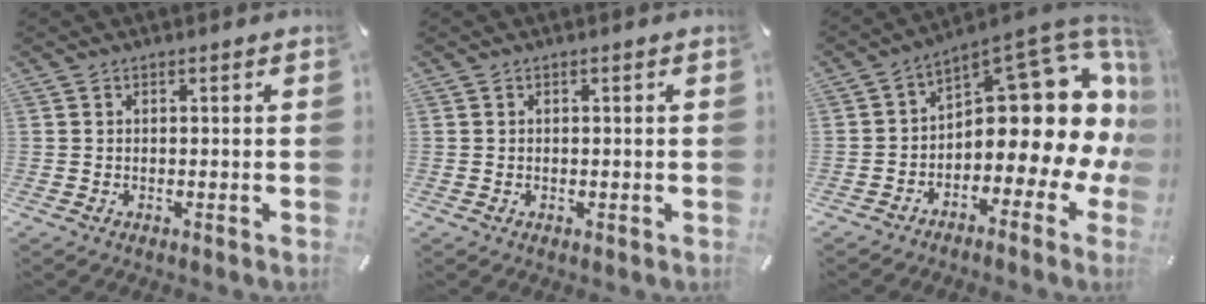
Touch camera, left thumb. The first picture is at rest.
{"total": 0.5, "force": [0.0, 0.5, 0.2], "torque": [-0.004, 0.002, -0.001]}
{"total": 15.8, "force": [5.2, 8.7, 12.1], "torque": [-0.138, -0.069, 0.089]}